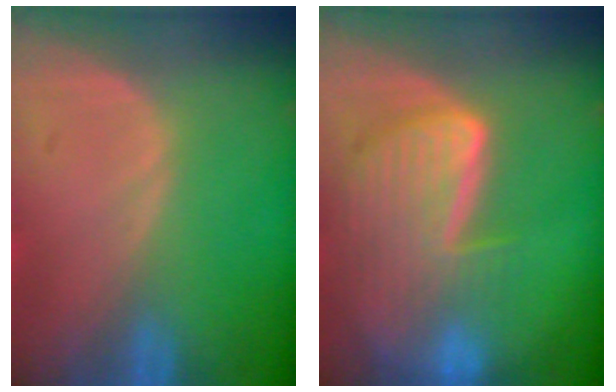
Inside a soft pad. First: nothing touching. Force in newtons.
{"total": 9.2, "press": 8.1, "slide": 4.3}